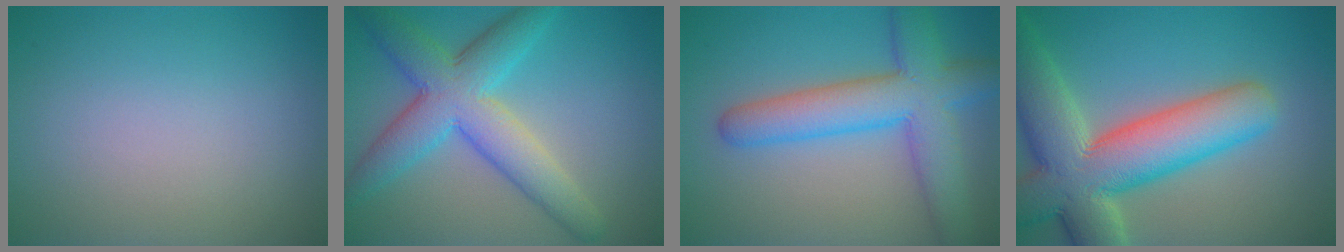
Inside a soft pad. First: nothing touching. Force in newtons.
{"total": 7.5, "press": 7.5, "slide": 0.2}
{"total": 7.7, "press": 7.7, "slide": 0.3}
{"total": 12.1, "press": 12.0, "slide": 1.2}